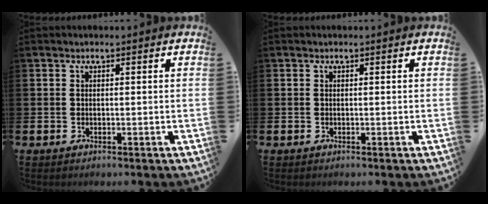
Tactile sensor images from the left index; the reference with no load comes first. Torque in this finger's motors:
{"motor_torque": [0.00, 0.00, 0.00, 0.00]}